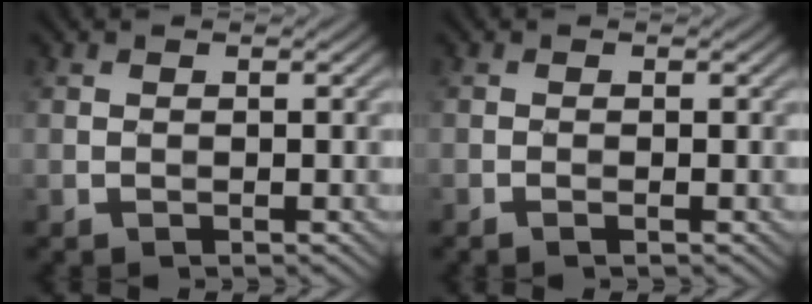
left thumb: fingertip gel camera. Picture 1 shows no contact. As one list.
[{"total": 0.6, "force": [-0.3, 0.0, 0.5], "torque": [-0.010, 0.000, -0.009]}]